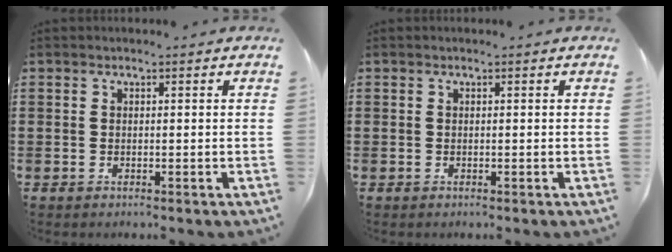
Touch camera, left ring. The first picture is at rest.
{"total": 0.0}